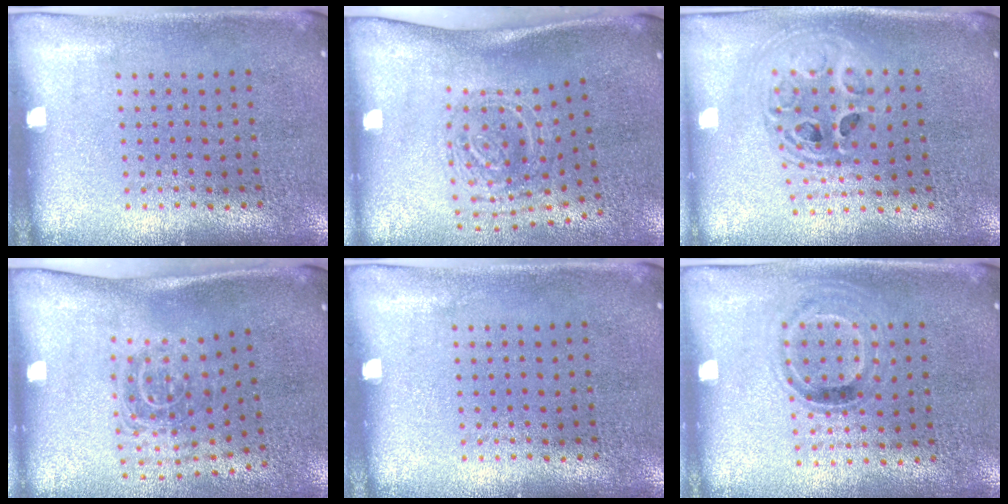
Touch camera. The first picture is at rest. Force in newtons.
{"total": 1.9, "press": 1.3, "slide": 1.4}
{"total": 1.9, "press": 1.6, "slide": 1.1}
{"total": 1.7, "press": 1.2, "slide": 1.3}
{"total": 0.0}
{"total": 0.9, "press": 0.8, "slide": 0.4}